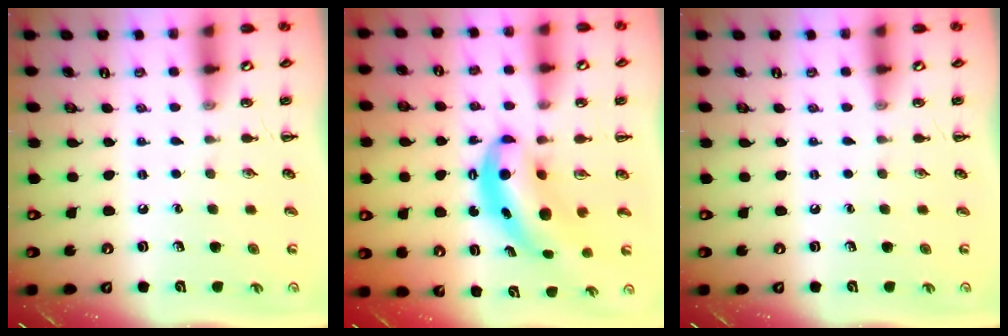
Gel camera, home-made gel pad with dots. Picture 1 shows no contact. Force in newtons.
{"total": 6.3, "press": 6.2, "slide": 1.1}
{"total": 0.0}